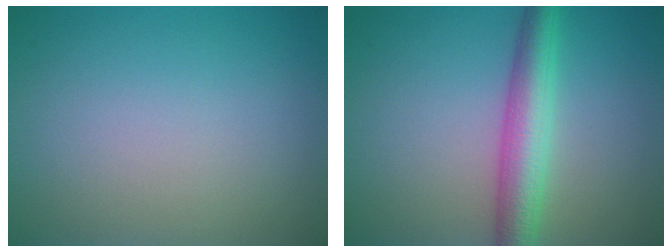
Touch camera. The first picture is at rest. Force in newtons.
{"total": 5.0, "press": 5.0, "slide": 0.0}